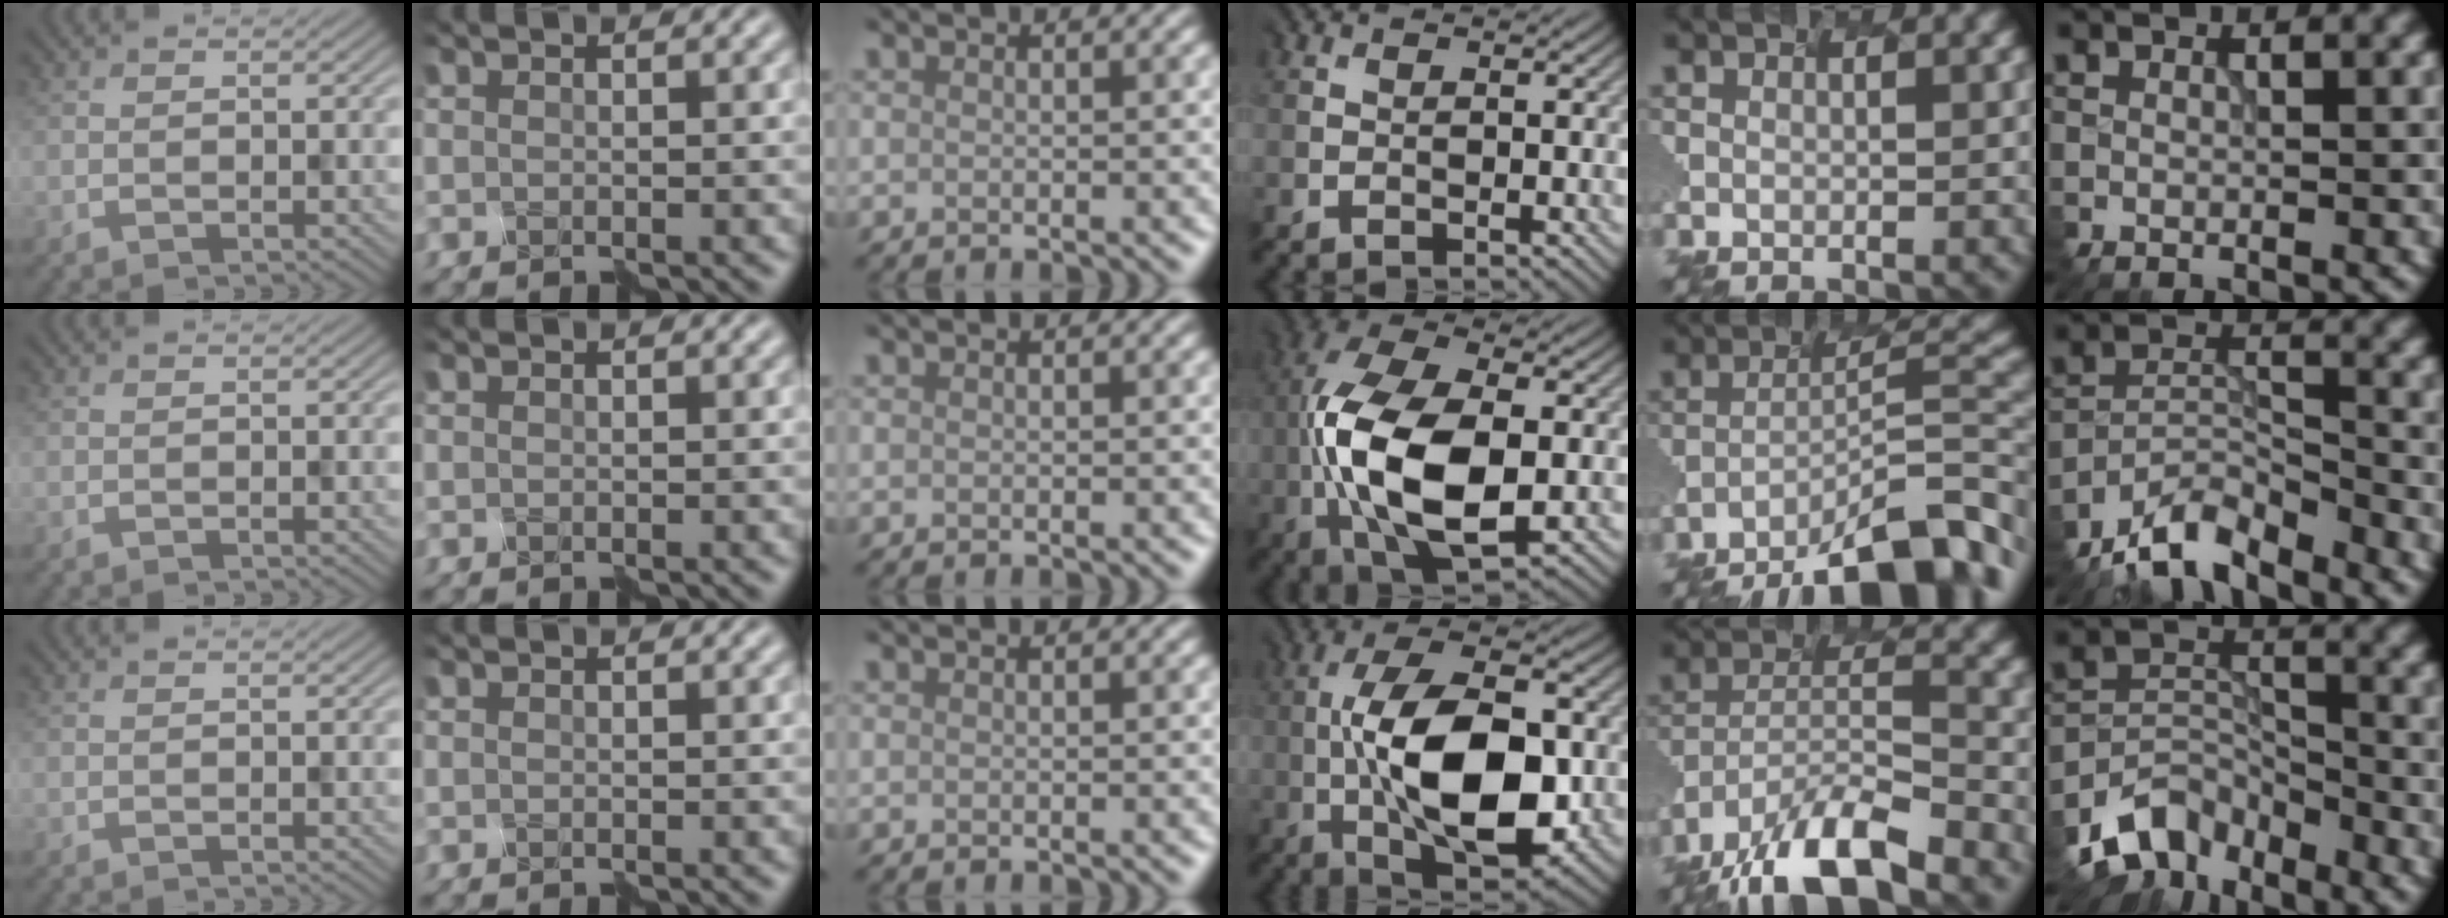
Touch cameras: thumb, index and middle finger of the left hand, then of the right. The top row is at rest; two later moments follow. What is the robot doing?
{"motion": "disassemble", "object": "markers"}